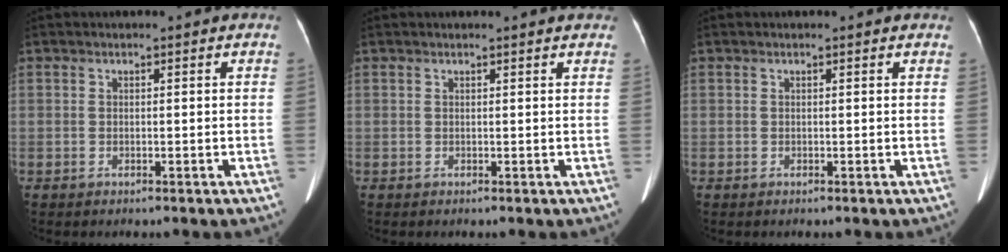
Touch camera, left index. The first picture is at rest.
{"total": 5.3, "force": [5.1, 0.7, 1.6], "torque": [-0.017, 0.009, 0.037]}
{"total": 1.1, "force": [1.0, 0.3, 0.3], "torque": [-0.010, 0.004, -0.001]}